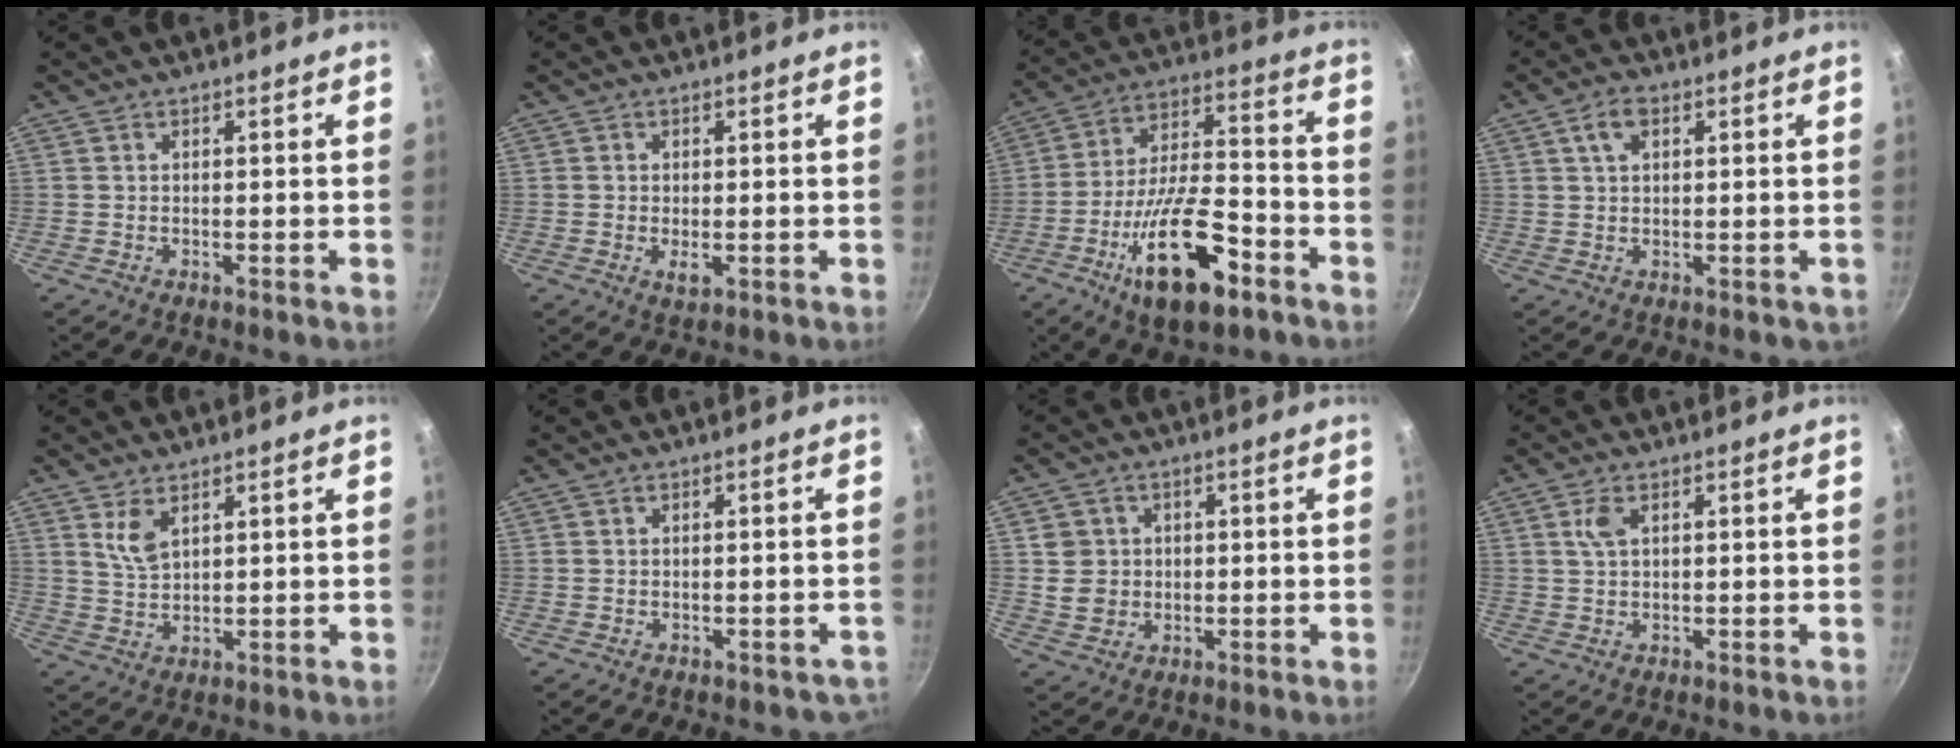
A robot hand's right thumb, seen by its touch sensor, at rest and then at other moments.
{"total": 2.0, "force": [-0.4, 1.2, 1.6], "torque": [-0.030, -0.006, -0.005]}
{"total": 19.6, "force": [-9.2, 7.9, 15.4], "torque": [-0.250, 0.042, -0.156]}
{"total": 4.4, "force": [1.6, 2.8, 3.0], "torque": [-0.043, -0.002, 0.030]}
{"total": 4.7, "force": [2.6, 2.3, 3.2], "torque": [-0.056, -0.020, 0.055]}
{"total": 2.0, "force": [-0.6, 1.7, 0.8], "torque": [0.016, 0.026, 0.014]}
{"total": 5.8, "force": [0.5, 5.6, 1.5], "torque": [0.002, 0.003, 0.011]}
{"total": 3.0, "force": [1.1, 1.5, 2.3], "torque": [-0.045, -0.002, 0.021]}